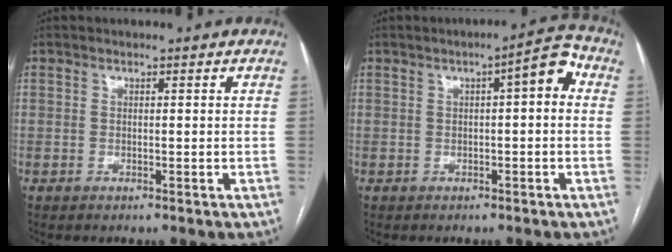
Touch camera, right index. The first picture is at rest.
{"total": 5.1, "force": [0.9, 1.2, 4.9], "torque": [-0.063, 0.023, 0.007]}